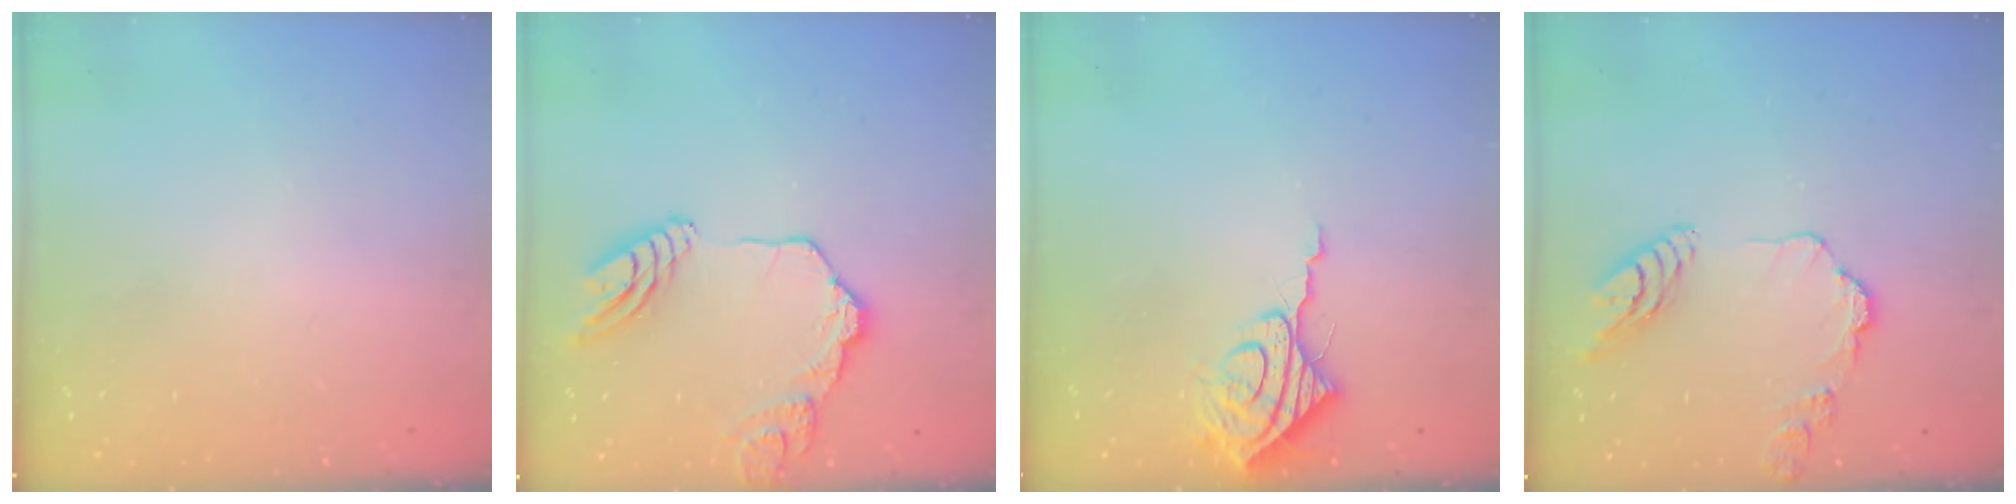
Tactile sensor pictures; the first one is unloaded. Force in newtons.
{"total": 13.8, "press": 13.7, "slide": 1.4}
{"total": 8.5, "press": 8.5, "slide": 0.3}
{"total": 11.1, "press": 11.1, "slide": 0.9}